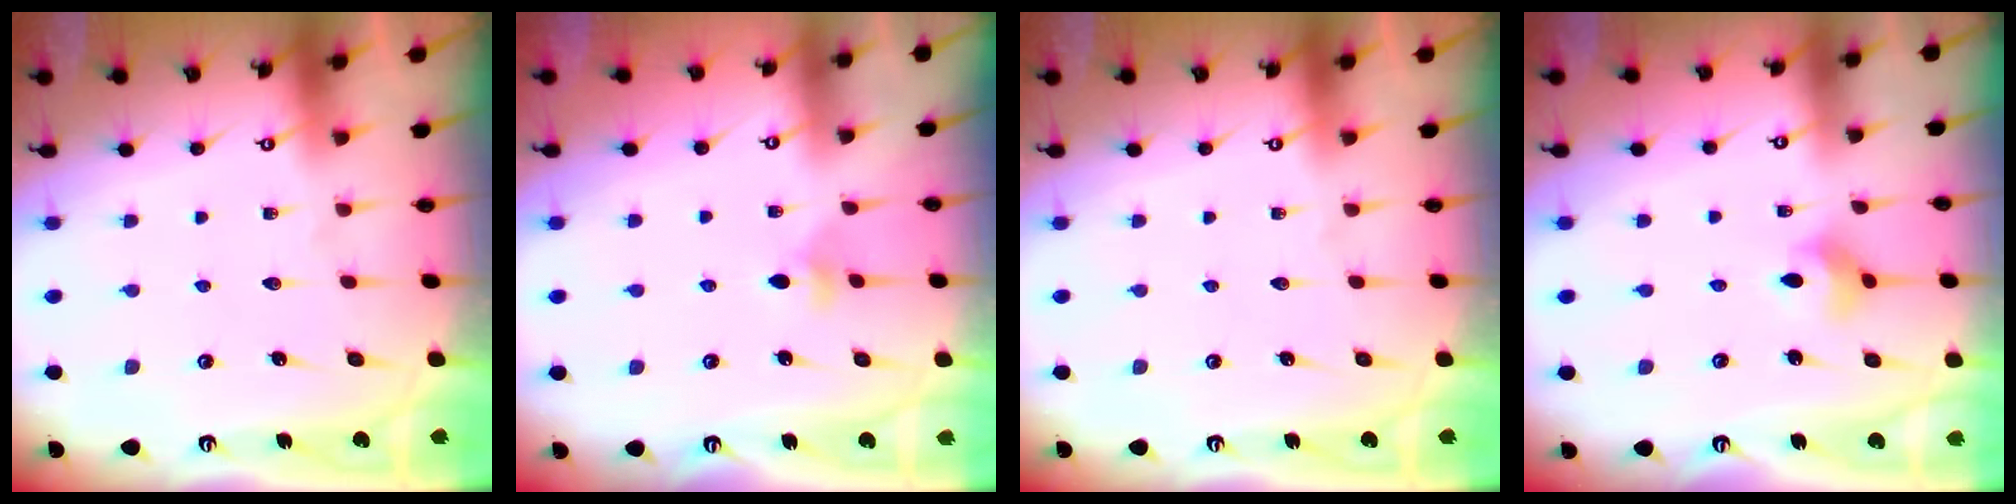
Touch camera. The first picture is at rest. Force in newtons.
{"total": 4.8, "press": 4.7, "slide": 0.8}
{"total": 0.0}
{"total": 4.3, "press": 4.3, "slide": 0.6}